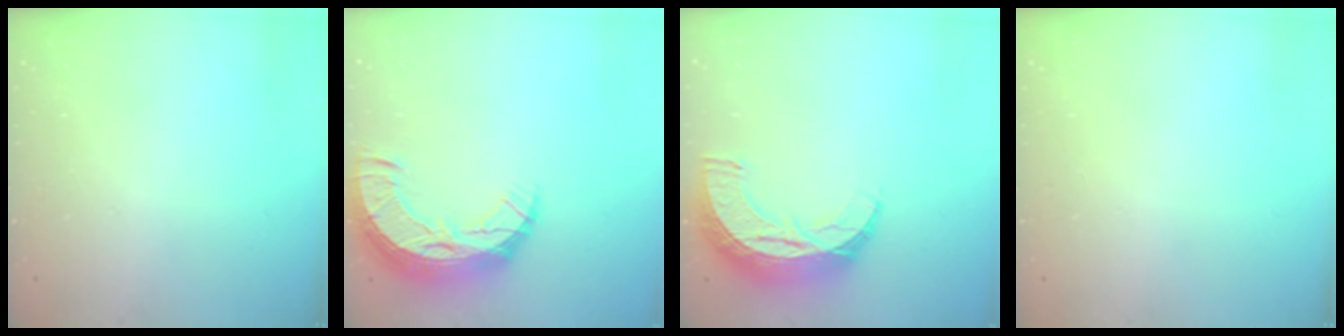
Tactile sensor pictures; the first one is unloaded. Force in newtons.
{"total": 13.4, "press": 13.4, "slide": 0.9}
{"total": 12.7, "press": 12.7, "slide": 0.8}
{"total": 0.0}